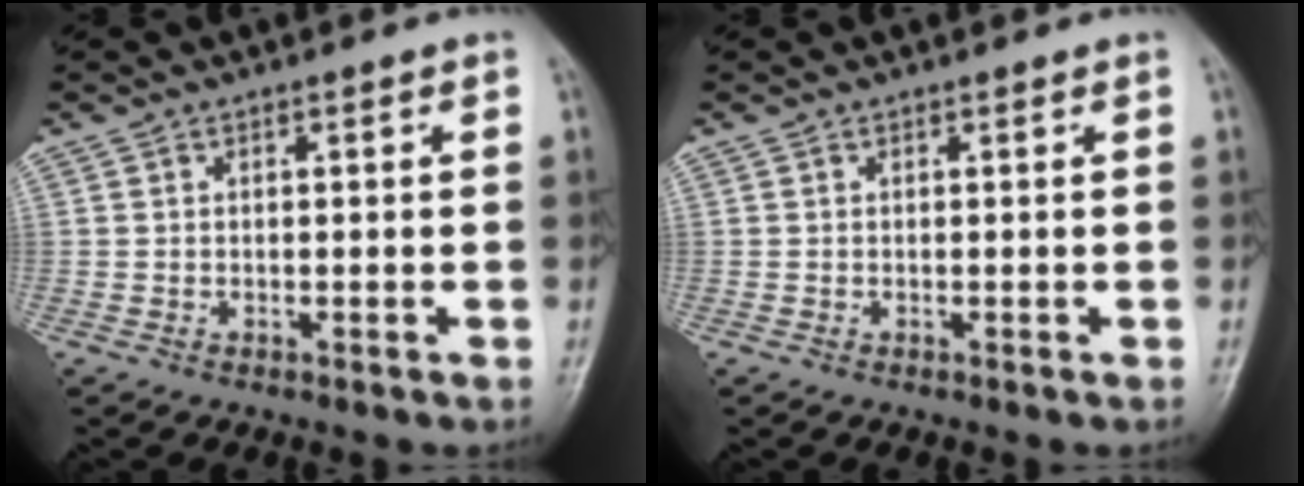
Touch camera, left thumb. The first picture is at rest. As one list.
[{"total": 0.0}]